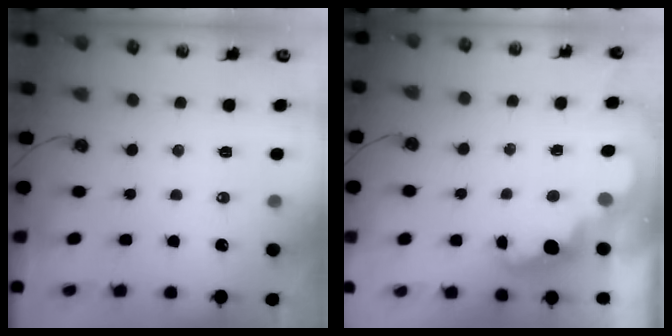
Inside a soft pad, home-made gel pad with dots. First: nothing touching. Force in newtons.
{"total": 2.5, "press": 2.4, "slide": 0.5}